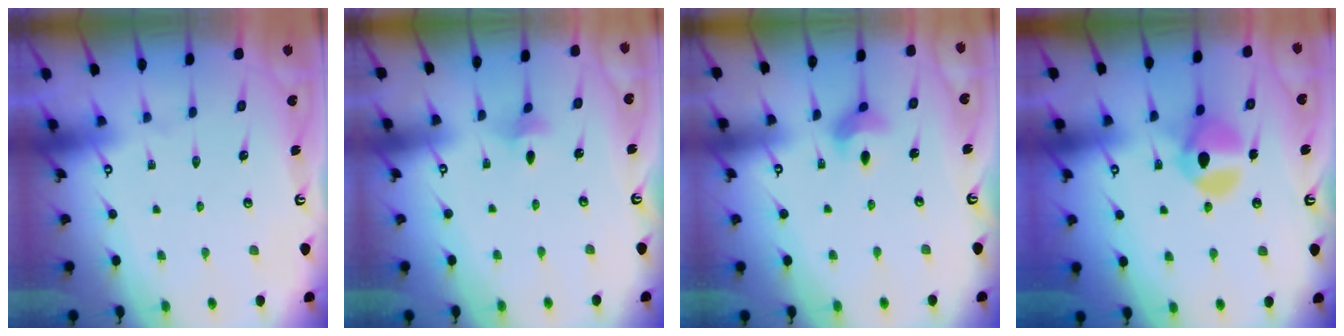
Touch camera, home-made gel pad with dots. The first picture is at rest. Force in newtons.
{"total": 2.9, "press": 2.8, "slide": 0.6}
{"total": 7.9, "press": 7.6, "slide": 2.1}
{"total": 11.7, "press": 11.6, "slide": 0.8}